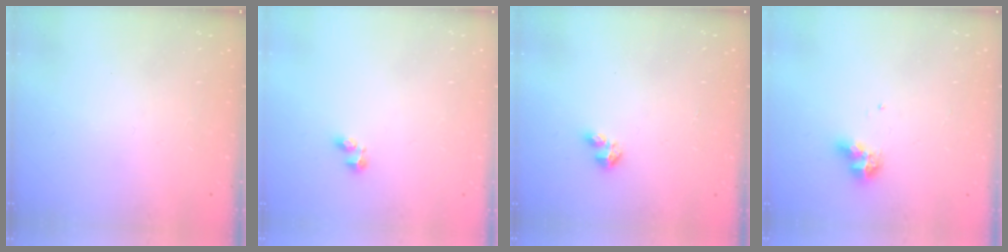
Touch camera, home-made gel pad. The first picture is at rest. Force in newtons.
{"total": 1.9, "press": 1.8, "slide": 0.5}
{"total": 3.3, "press": 3.3, "slide": 0.4}
{"total": 7.8, "press": 7.7, "slide": 1.1}